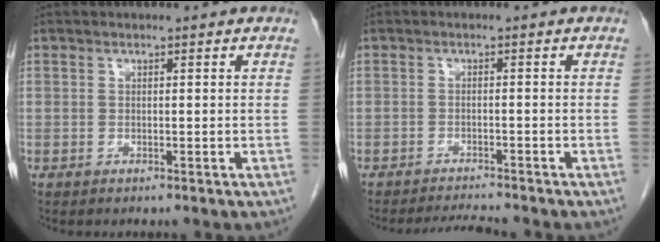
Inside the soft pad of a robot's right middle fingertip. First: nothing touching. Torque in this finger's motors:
{"motor_torque": [0.02, -0.01, 0.00, 0.00]}